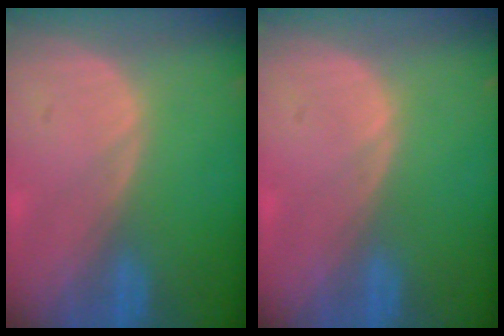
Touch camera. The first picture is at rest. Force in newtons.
{"total": 0.0}